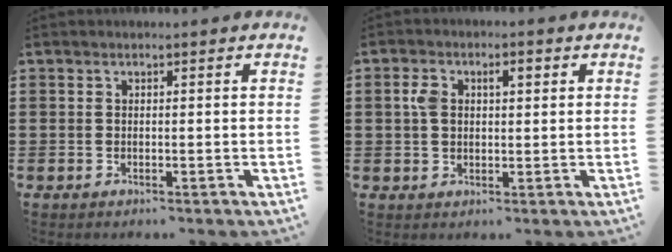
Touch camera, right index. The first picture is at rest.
{"total": 3.7, "force": [0.9, 2.1, 2.9], "torque": [-0.063, 0.014, 0.012]}